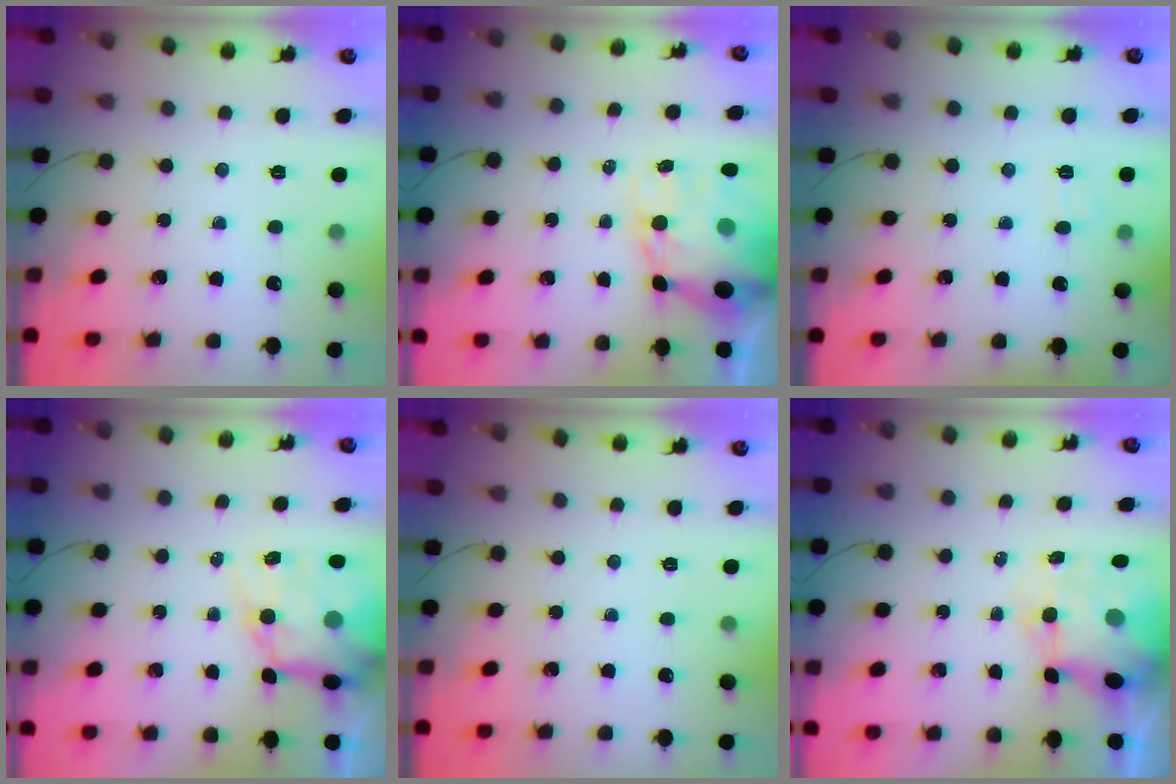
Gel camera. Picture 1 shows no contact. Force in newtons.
{"total": 10.8, "press": 10.3, "slide": 3.4}
{"total": 5.4, "press": 5.2, "slide": 1.4}
{"total": 10.2, "press": 9.7, "slide": 3.1}
{"total": 0.0}
{"total": 8.5, "press": 8.2, "slide": 2.2}